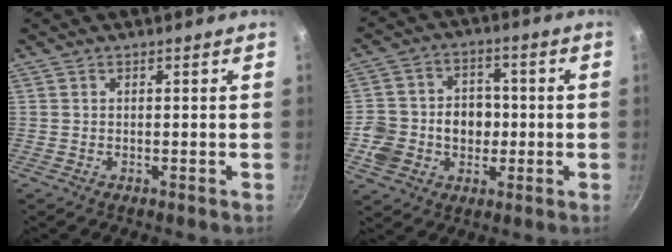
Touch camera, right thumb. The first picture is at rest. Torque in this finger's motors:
{"motor_torque": [1.37, 1.33, 1.09, -0.47, 0.06]}